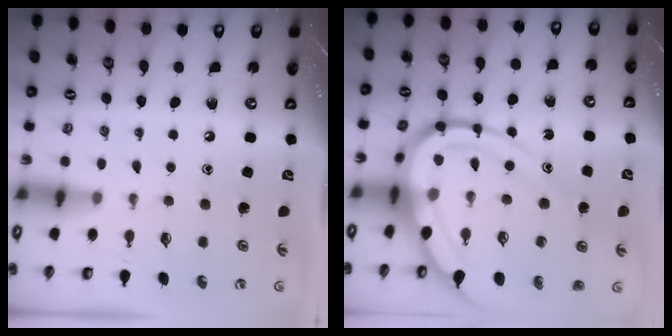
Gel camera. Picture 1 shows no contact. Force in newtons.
{"total": 18.3, "press": 18.2, "slide": 1.9}